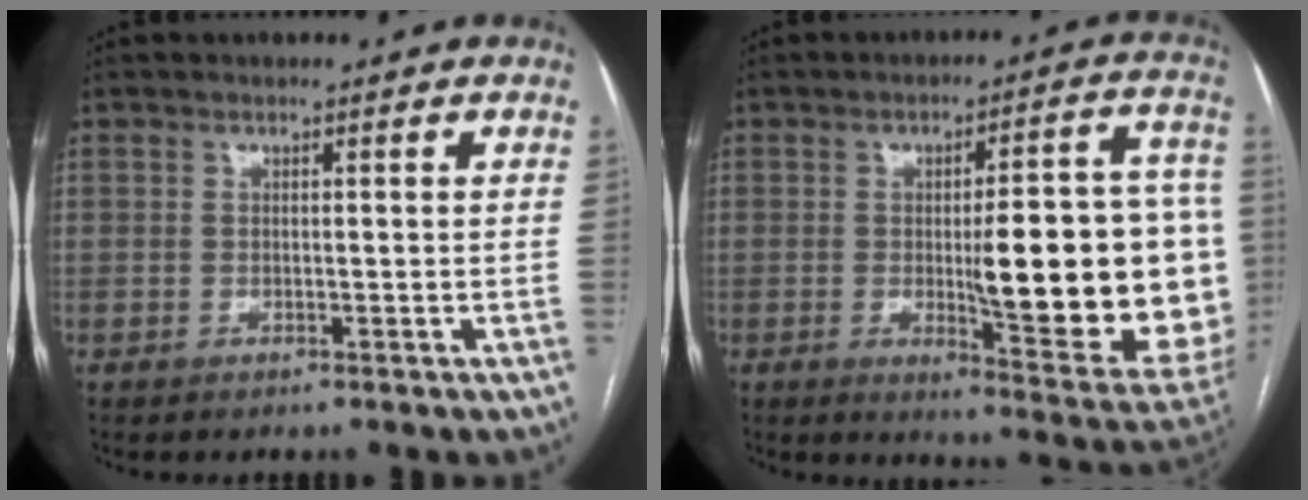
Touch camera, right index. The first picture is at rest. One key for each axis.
{"total": 23.6, "fx": -1.9, "fy": 4.7, "fz": 23.0, "tx": -0.214, "ty": 0.017, "tz": -0.008}